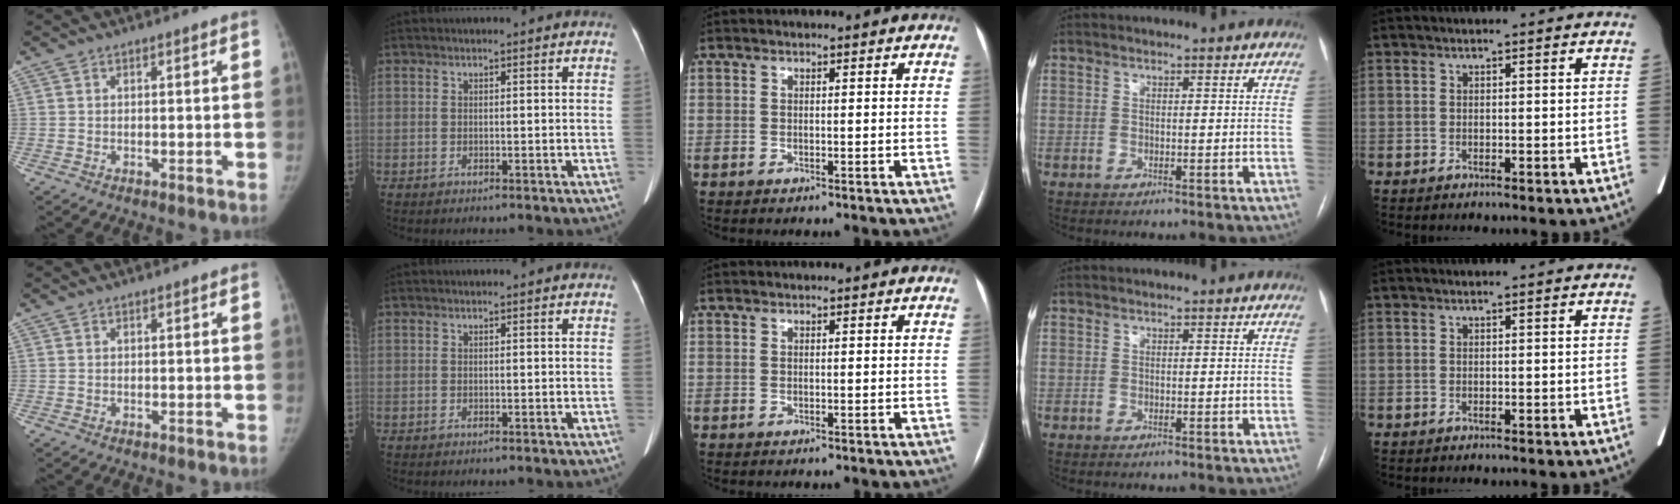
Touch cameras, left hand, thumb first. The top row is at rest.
{}